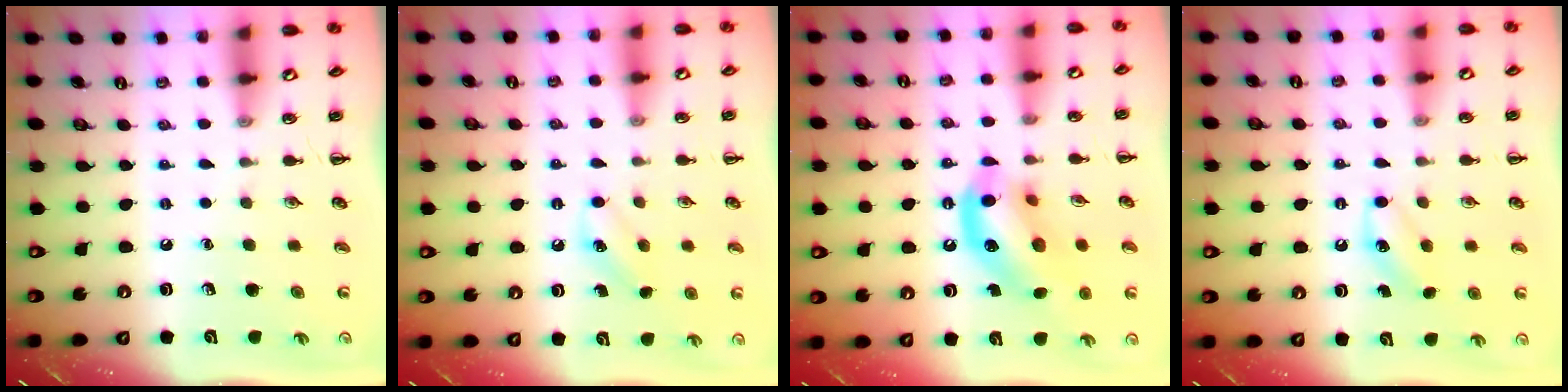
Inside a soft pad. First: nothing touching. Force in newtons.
{"total": 7.2, "press": 6.9, "slide": 1.9}
{"total": 14.0, "press": 13.7, "slide": 3.1}
{"total": 6.5, "press": 6.2, "slide": 1.9}